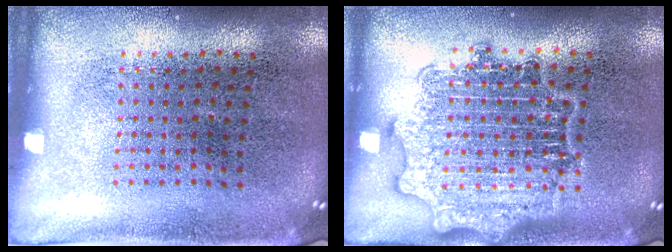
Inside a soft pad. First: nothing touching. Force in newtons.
{"total": 2.7, "press": 2.7, "slide": 0.4}